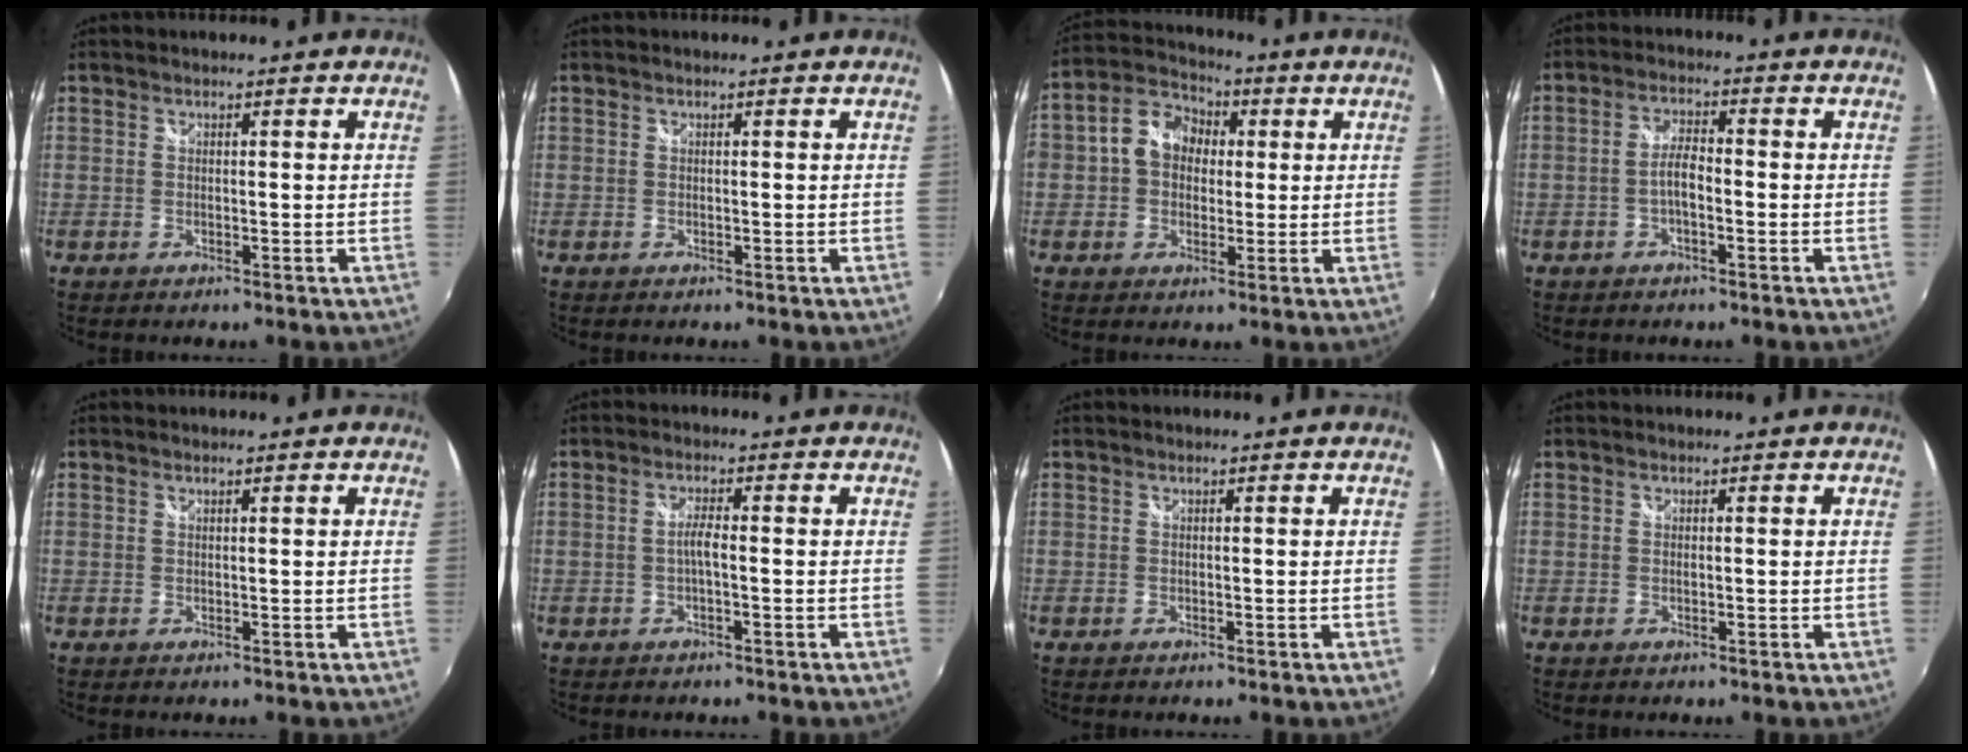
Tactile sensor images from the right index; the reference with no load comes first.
{"total": 0.0}
{"total": 8.8, "force": [0.7, 7.2, 5.0], "torque": [-0.111, 0.034, 0.004]}
{"total": 3.5, "force": [-1.3, 1.1, 3.0], "torque": [-0.064, 0.009, -0.027]}
{"total": 0.0}
{"total": 2.1, "force": [-0.6, 0.1, 2.0], "torque": [-0.038, 0.003, -0.013]}
{"total": 0.0}
{"total": 0.0}